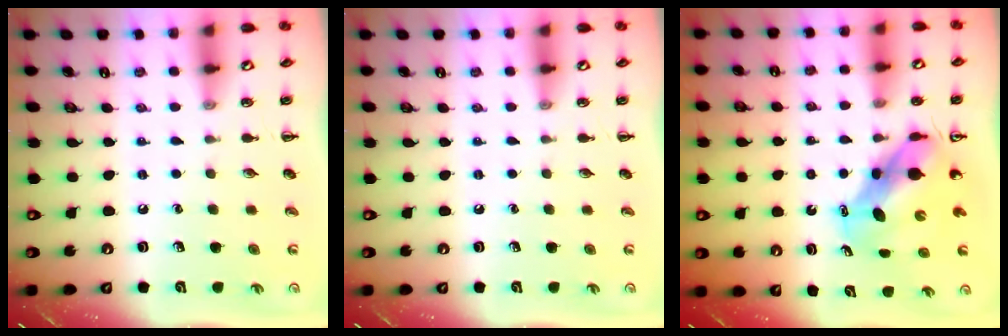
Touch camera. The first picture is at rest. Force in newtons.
{"total": 0.0}
{"total": 6.8, "press": 6.6, "slide": 1.7}